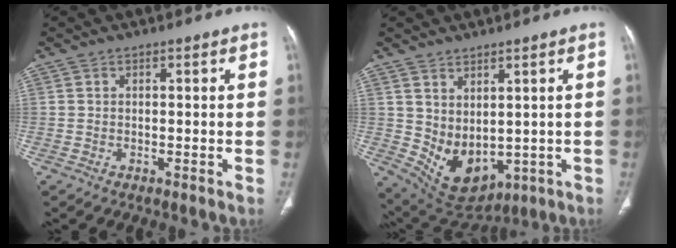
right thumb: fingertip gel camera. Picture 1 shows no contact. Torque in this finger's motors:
{"motor_torque": [-0.41, 0.82, 0.25, -0.11, 0.24]}